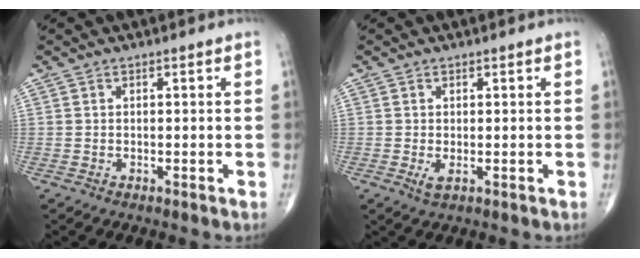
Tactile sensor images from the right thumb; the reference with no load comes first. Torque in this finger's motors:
{"motor_torque": [-0.20, 0.04, 0.15, 0.20, 0.03]}